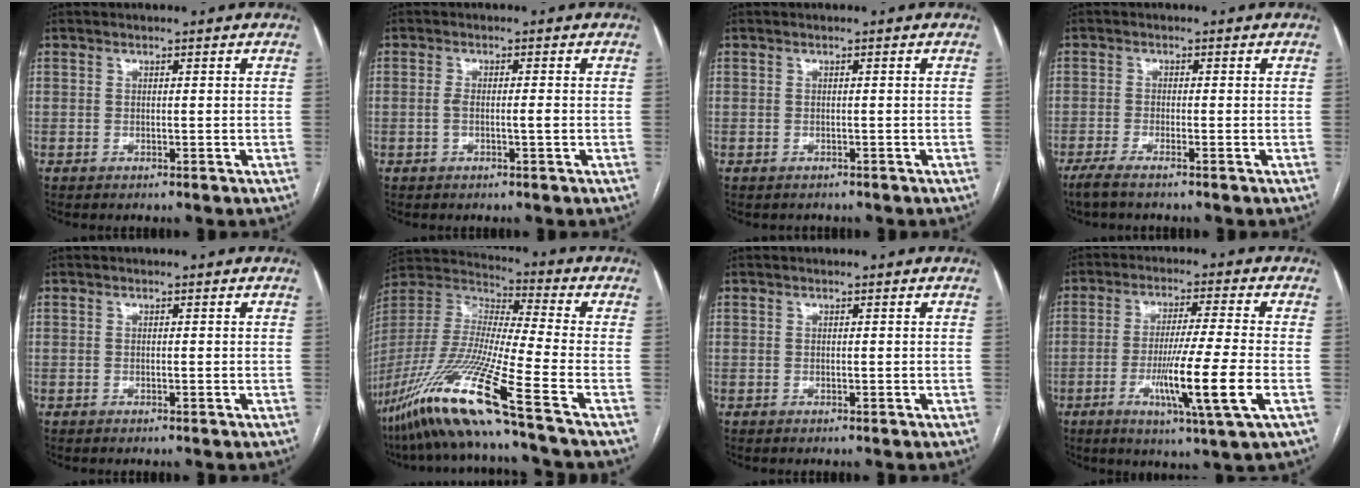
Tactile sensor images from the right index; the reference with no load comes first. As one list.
[{"total": 2.2, "force": [-0.5, 0.2, 2.1], "torque": [-0.043, 0.003, -0.008]}, {"total": 0.8, "force": [-0.7, 0.5, 0.1], "torque": [-0.007, 0.001, -0.009]}, {"total": 3.6, "force": [-2.7, -0.1, 2.3], "torque": [-0.038, -0.005, -0.051]}, {"total": 0.0}, {"total": 20.4, "force": [-13.4, -2.1, 15.3], "torque": [-0.347, -0.050, -0.259]}, {"total": 0.0}, {"total": 12.0, "force": [-3.5, -1.2, 11.4], "torque": [-0.207, -0.026, -0.066]}]